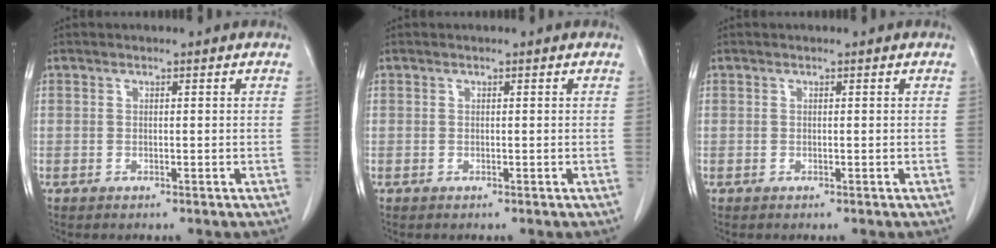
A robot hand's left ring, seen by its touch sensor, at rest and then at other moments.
{"total": 0.0}
{"total": 0.0}